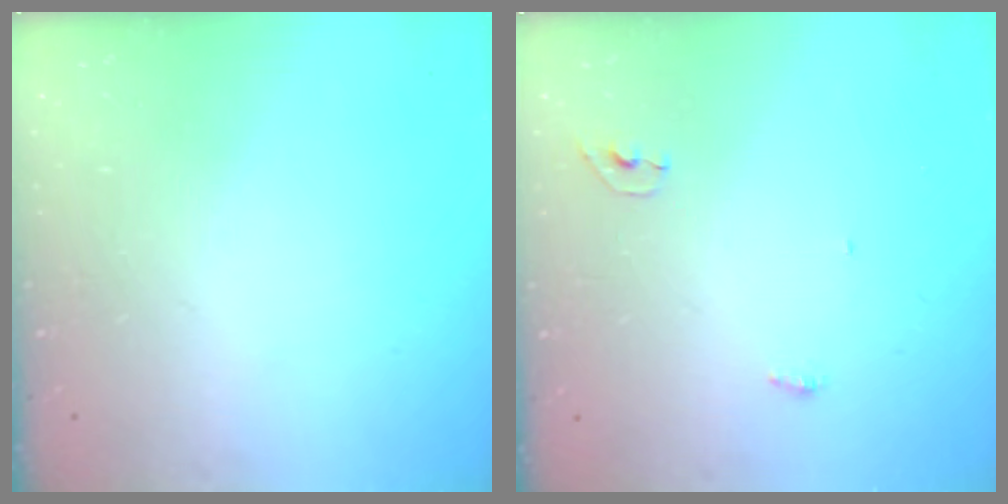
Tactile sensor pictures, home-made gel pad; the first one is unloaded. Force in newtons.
{"total": 5.6, "press": 3.9, "slide": 4.1}